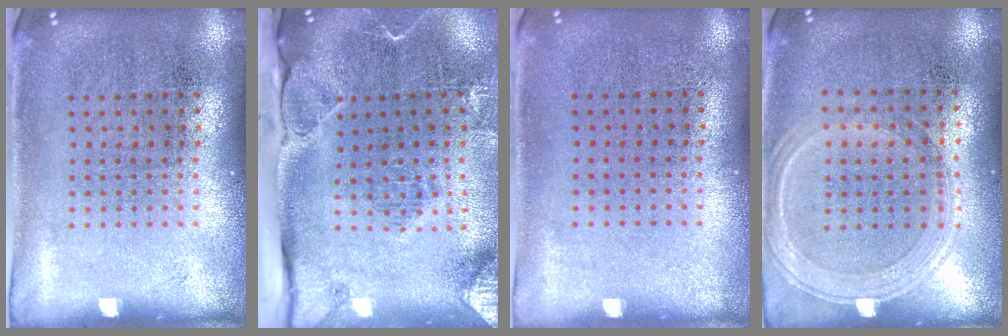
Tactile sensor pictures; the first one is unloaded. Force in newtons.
{"total": 2.7, "press": 2.2, "slide": 1.6}
{"total": 0.0}
{"total": 0.7, "press": 0.7, "slide": 0.2}